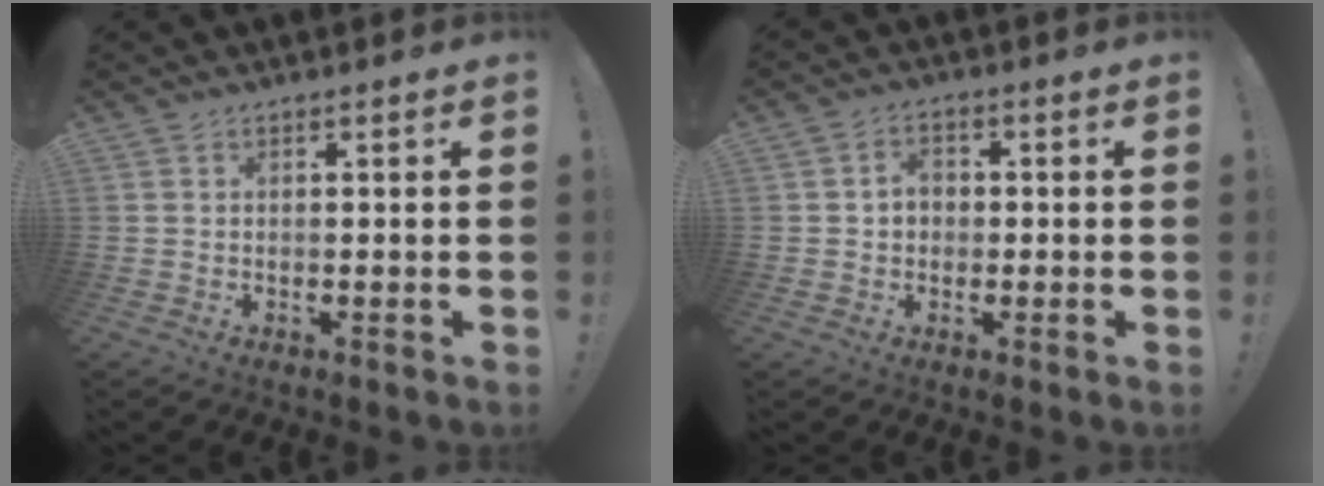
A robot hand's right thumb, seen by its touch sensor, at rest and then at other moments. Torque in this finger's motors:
{"motor_torque": [0.01, 0.01, -0.04, 0.09, -0.03]}